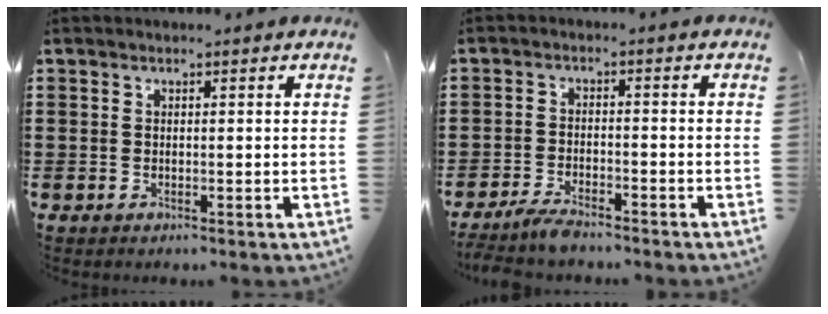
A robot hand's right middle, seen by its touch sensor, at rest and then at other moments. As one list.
[{"total": 3.1, "force": [-2.8, 0.3, 1.2], "torque": [-0.037, 0.000, -0.061]}]